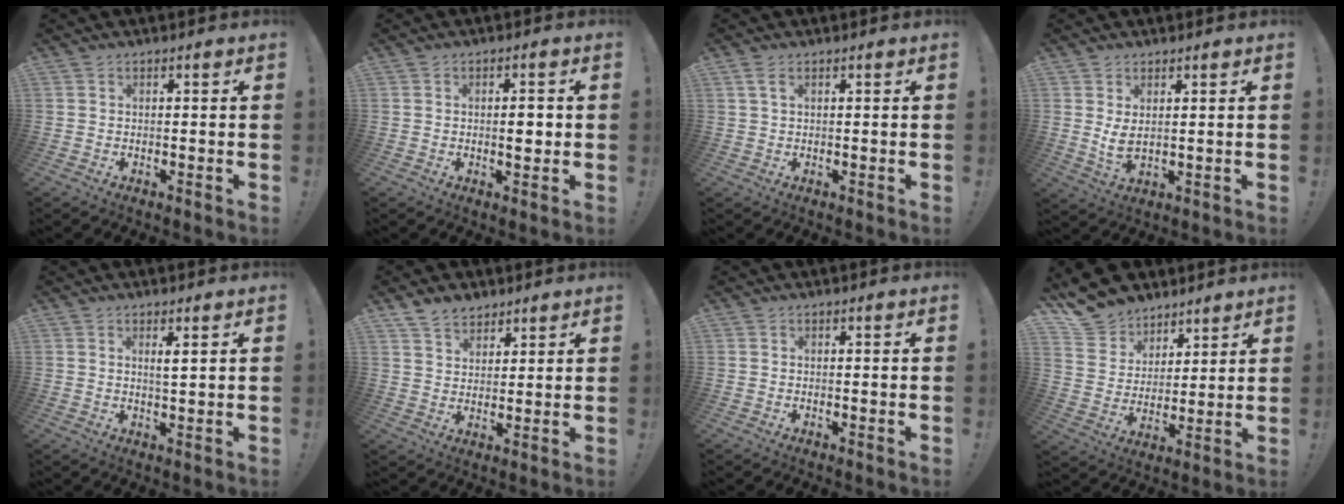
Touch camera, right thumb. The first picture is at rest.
{"total": 3.4, "force": [-0.4, 1.1, 3.2], "torque": [-0.040, -0.002, -0.012]}
{"total": 2.5, "force": [1.1, 1.2, 1.9], "torque": [-0.039, 0.002, 0.021]}
{"total": 4.5, "force": [1.4, 1.9, 3.8], "torque": [-0.068, -0.019, 0.022]}
{"total": 2.3, "force": [1.0, 0.1, 2.0], "torque": [-0.026, -0.010, 0.013]}
{"total": 7.1, "force": [5.5, 4.2, 1.8], "torque": [-0.038, -0.028, 0.108]}
{"total": 0.0}
{"total": 12.8, "force": [9.9, 7.8, 2.1], "torque": [-0.057, -0.078, 0.194]}